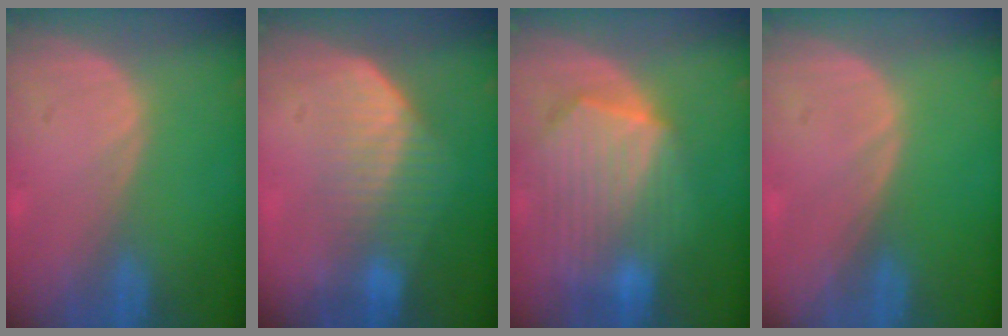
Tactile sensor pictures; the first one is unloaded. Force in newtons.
{"total": 7.2, "press": 6.1, "slide": 3.8}
{"total": 10.4, "press": 9.1, "slide": 5.1}
{"total": 0.0}